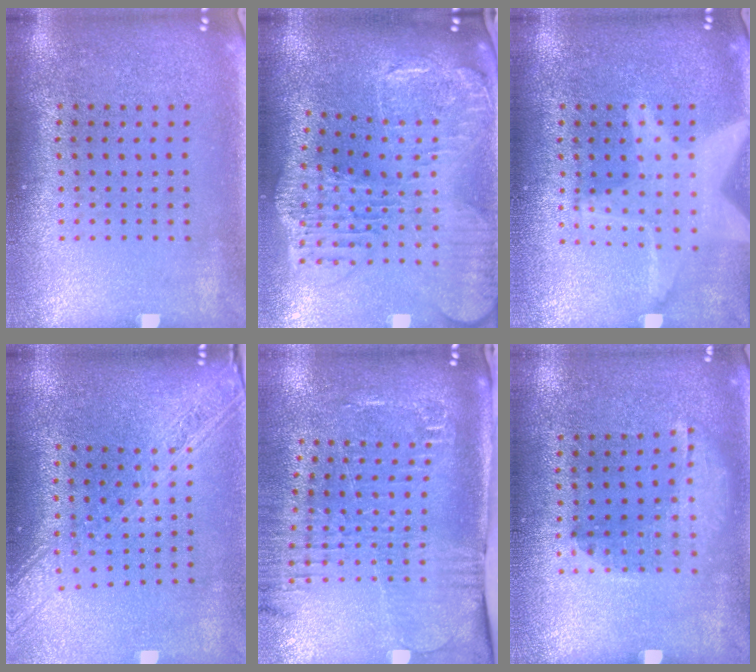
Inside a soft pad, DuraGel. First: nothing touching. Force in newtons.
{"total": 2.6, "press": 2.3, "slide": 1.4}
{"total": 3.0, "press": 3.0, "slide": 0.3}
{"total": 2.2, "press": 1.9, "slide": 1.2}
{"total": 2.5, "press": 2.1, "slide": 1.3}
{"total": 1.3, "press": 0.8, "slide": 1.0}